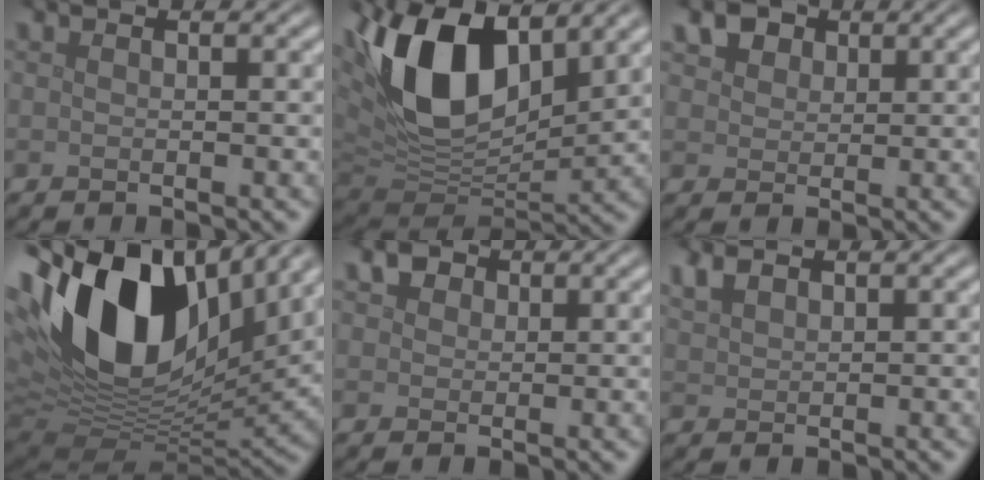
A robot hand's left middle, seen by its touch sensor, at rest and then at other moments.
{"total": 13.0, "force": [5.3, 7.1, 9.5], "torque": [-0.194, 0.010, 0.094]}
{"total": 4.2, "force": [2.6, 2.7, 1.9], "torque": [-0.048, 0.004, 0.041]}
{"total": 17.6, "force": [6.1, 10.1, 13.1], "torque": [-0.265, 0.015, 0.100]}
{"total": 2.3, "force": [1.2, 1.7, 1.0], "torque": [-0.022, 0.003, 0.014]}
{"total": 2.0, "force": [1.5, 1.1, 0.9], "torque": [-0.025, 0.005, 0.033]}